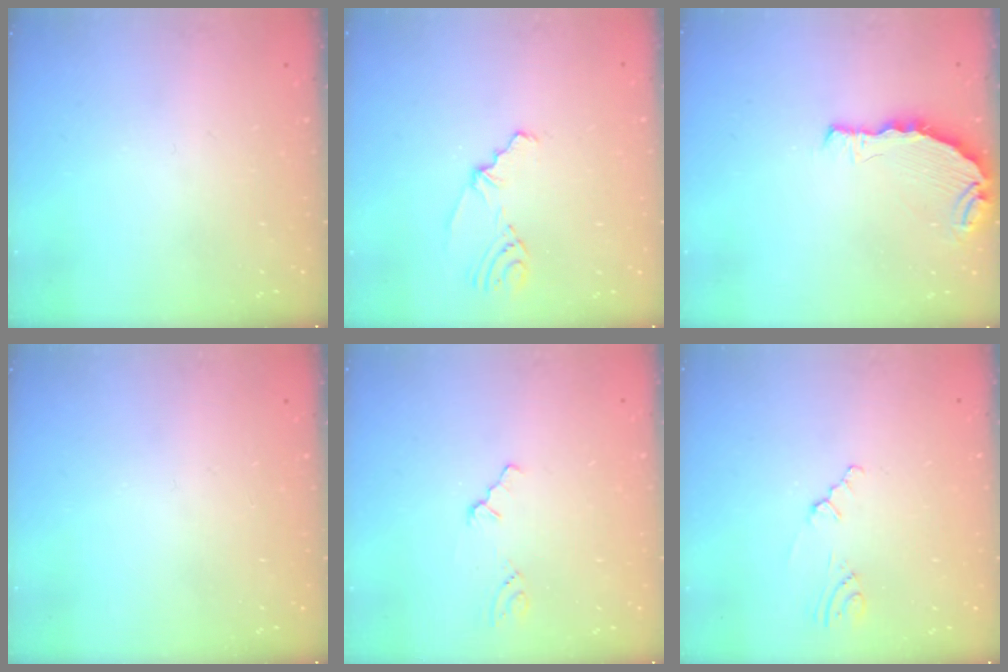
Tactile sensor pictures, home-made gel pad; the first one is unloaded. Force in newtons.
{"total": 4.0, "press": 1.9, "slide": 3.5}
{"total": 7.2, "press": 5.9, "slide": 4.1}
{"total": 0.0}
{"total": 0.0}
{"total": 1.3, "press": 1.2, "slide": 0.4}